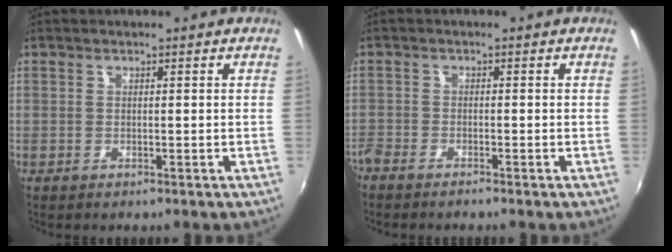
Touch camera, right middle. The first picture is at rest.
{"total": 3.1, "force": [-2.8, 0.7, 1.1], "torque": [-0.037, -0.012, -0.059]}